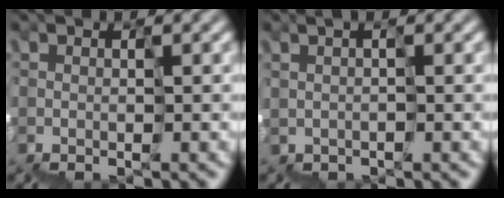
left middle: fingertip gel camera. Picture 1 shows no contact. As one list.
[{"total": 1.0, "force": [0.3, -0.6, -0.7], "torque": [0.012, 0.003, 0.009]}]